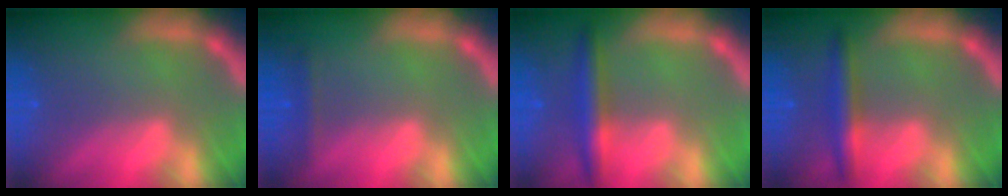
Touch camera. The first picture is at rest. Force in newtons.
{"total": 1.4}
{"total": 4.0}
{"total": 3.5}